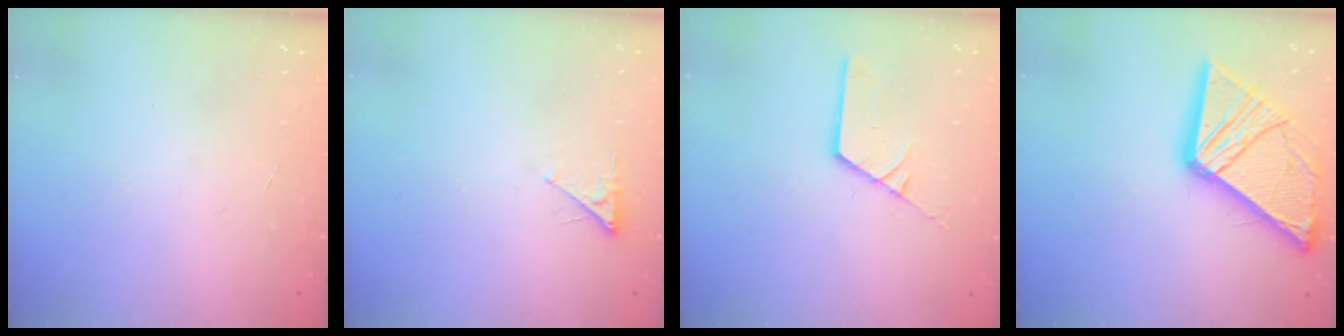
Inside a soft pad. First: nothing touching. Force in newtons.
{"total": 1.8, "press": 1.7, "slide": 0.3}
{"total": 2.6, "press": 2.6, "slide": 0.2}
{"total": 19.4, "press": 19.2, "slide": 2.1}